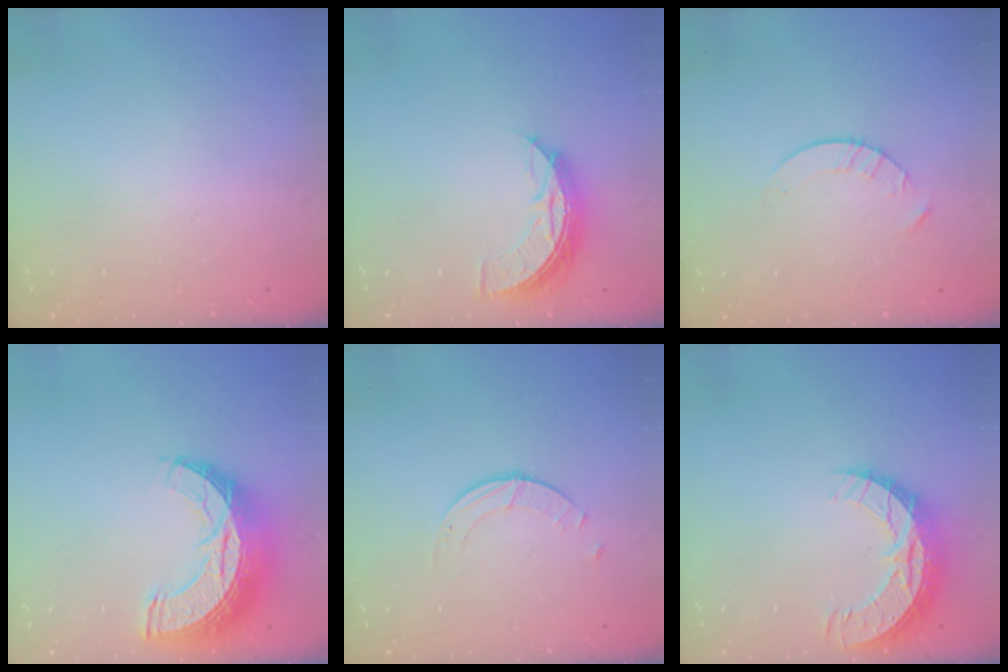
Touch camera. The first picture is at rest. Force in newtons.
{"total": 8.1, "press": 8.1, "slide": 0.4}
{"total": 3.6, "press": 3.6, "slide": 0.4}
{"total": 18.5, "press": 18.5, "slide": 1.0}
{"total": 1.4, "press": 1.4, "slide": 0.2}
{"total": 10.2, "press": 10.2, "slide": 0.6}